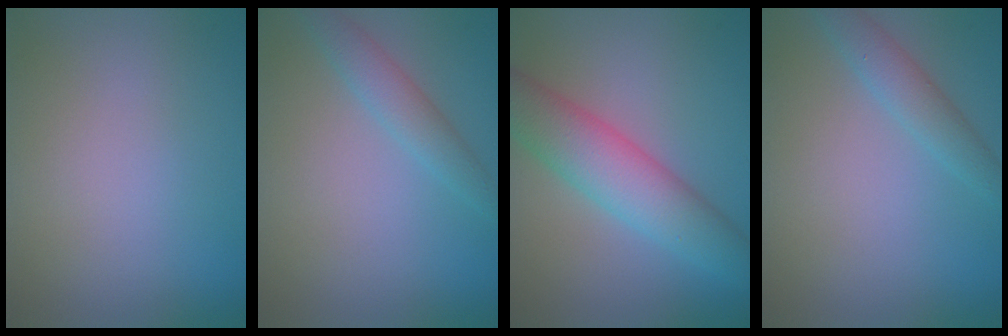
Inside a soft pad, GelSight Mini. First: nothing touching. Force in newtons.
{"total": 2.2, "press": 2.2, "slide": 0.1}
{"total": 6.2, "press": 6.2, "slide": 0.2}
{"total": 2.3, "press": 2.3, "slide": 0.1}